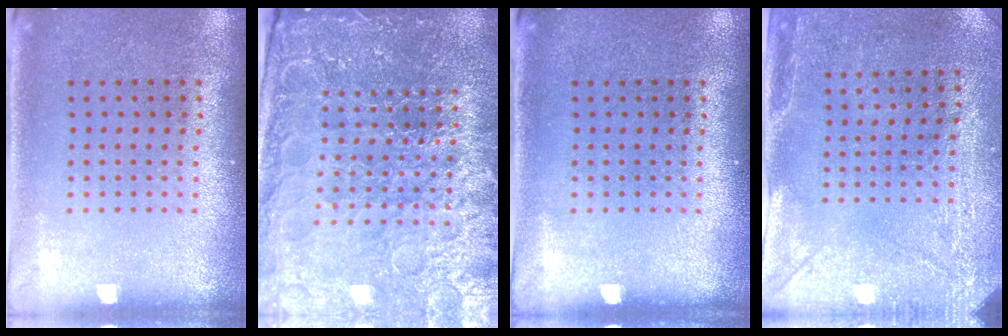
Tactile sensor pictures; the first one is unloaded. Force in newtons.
{"total": 5.4, "press": 4.9, "slide": 2.1}
{"total": 0.0}
{"total": 3.0, "press": 2.4, "slide": 1.9}